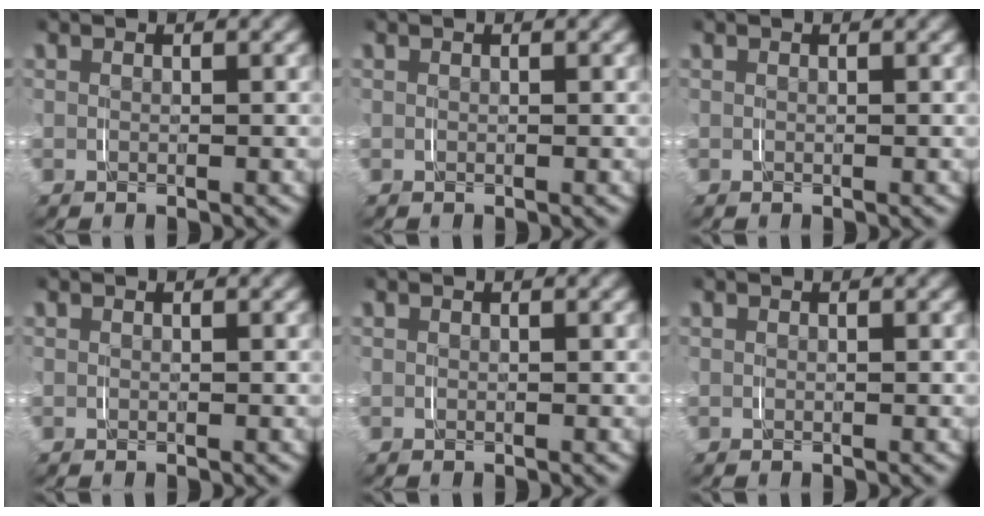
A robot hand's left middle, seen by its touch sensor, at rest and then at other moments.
{"total": 0.0}
{"total": 0.0}
{"total": 0.0}
{"total": 0.0}
{"total": 0.0}